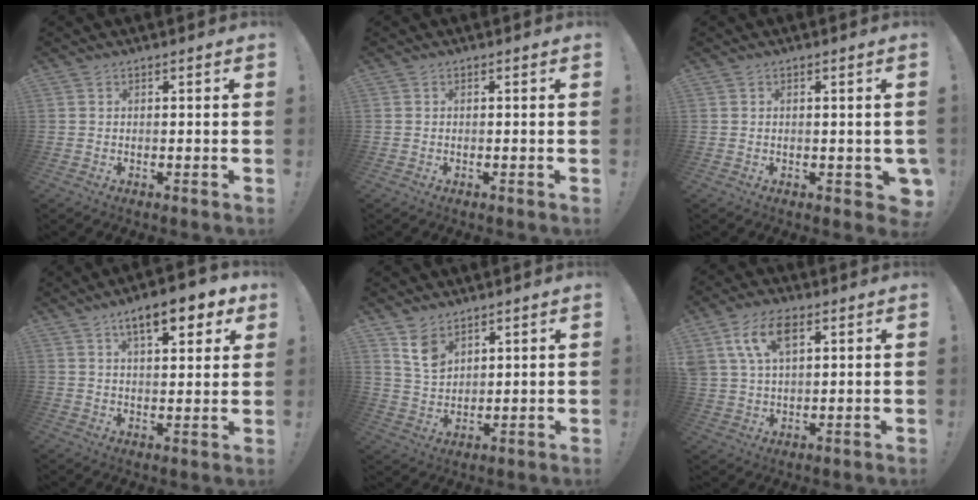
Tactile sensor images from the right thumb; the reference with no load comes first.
{"total": 0.0}
{"total": 2.6, "force": [0.1, 2.1, 1.5], "torque": [-0.011, 0.004, 0.005]}
{"total": 11.1, "force": [6.1, 3.5, 8.5], "torque": [-0.115, -0.029, 0.098]}
{"total": 7.8, "force": [5.3, 4.7, 3.2], "torque": [-0.051, -0.029, 0.102]}
{"total": 10.9, "force": [5.1, 6.2, 7.4], "torque": [-0.137, 0.000, 0.095]}